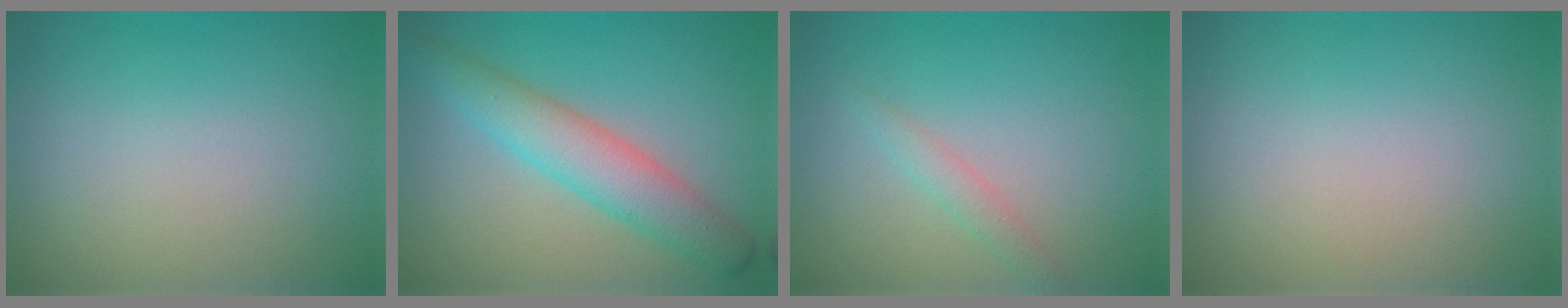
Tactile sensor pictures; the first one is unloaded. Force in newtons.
{"total": 4.9, "press": 4.9, "slide": 0.0}
{"total": 1.5, "press": 1.5, "slide": 0.1}
{"total": 0.0}